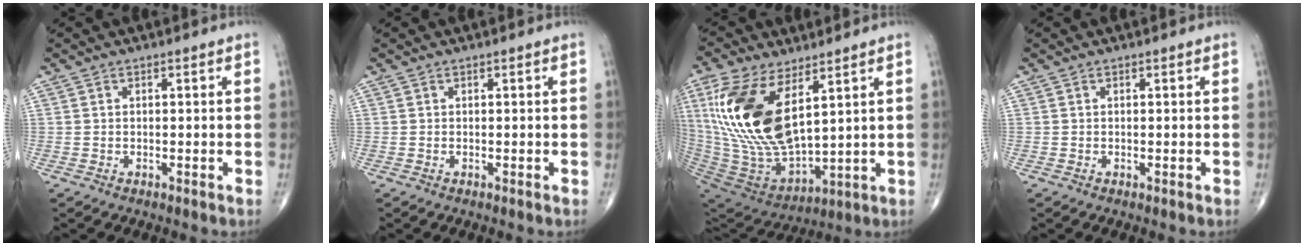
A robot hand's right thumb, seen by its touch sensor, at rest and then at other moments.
{"total": 0.0}
{"total": 22.1, "force": [7.3, 10.6, 17.9], "torque": [-0.370, -0.037, 0.151]}
{"total": 0.0}